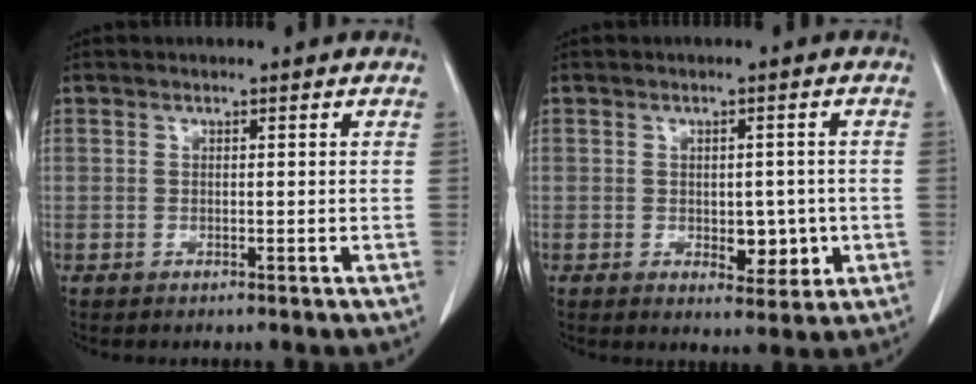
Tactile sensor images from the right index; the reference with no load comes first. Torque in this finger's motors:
{"motor_torque": [-0.03, 0.28, -0.01, 0.04]}